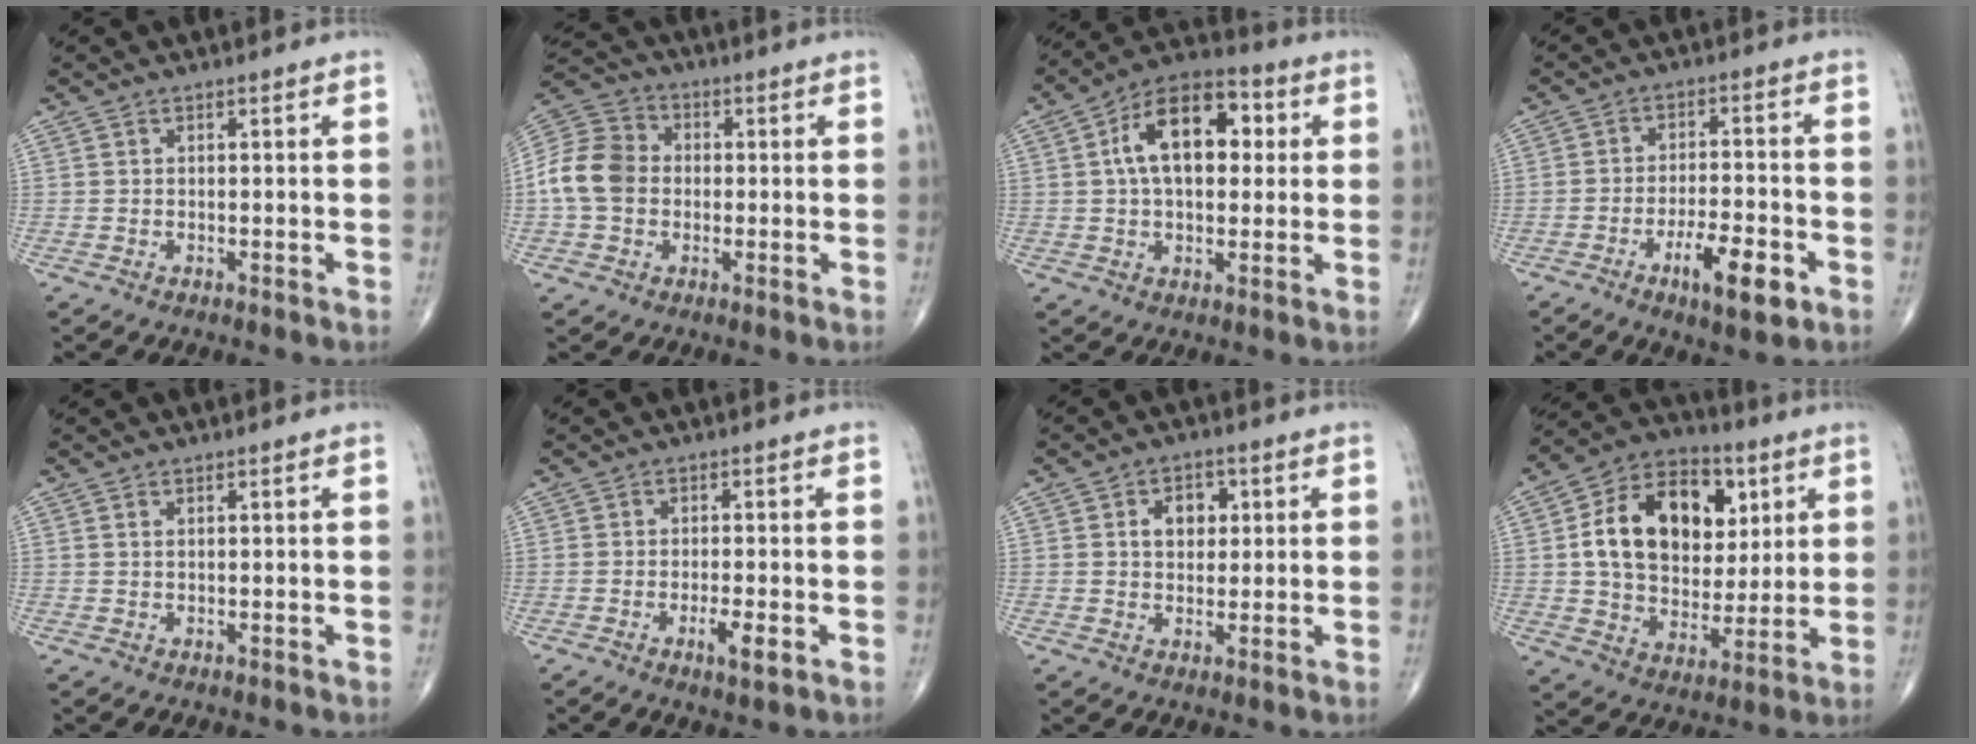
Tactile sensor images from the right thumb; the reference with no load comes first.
{"total": 11.0, "force": [-0.6, 9.0, 6.3], "torque": [-0.112, 0.031, -0.022]}
{"total": 15.2, "force": [2.9, 8.9, 11.9], "torque": [-0.172, 0.024, 0.039]}
{"total": 9.5, "force": [-4.5, 2.9, 7.9], "torque": [-0.129, 0.017, -0.068]}
{"total": 0.6, "force": [0.3, 0.3, 0.4], "torque": [-0.011, 0.005, 0.007]}
{"total": 3.6, "force": [-1.4, 0.9, 3.2], "torque": [-0.059, -0.002, -0.026]}
{"total": 5.5, "force": [1.3, 4.1, 3.5], "torque": [-0.027, 0.002, 0.017]}
{"total": 20.8, "force": [5.0, 14.6, 14.0], "torque": [-0.205, 0.000, 0.085]}